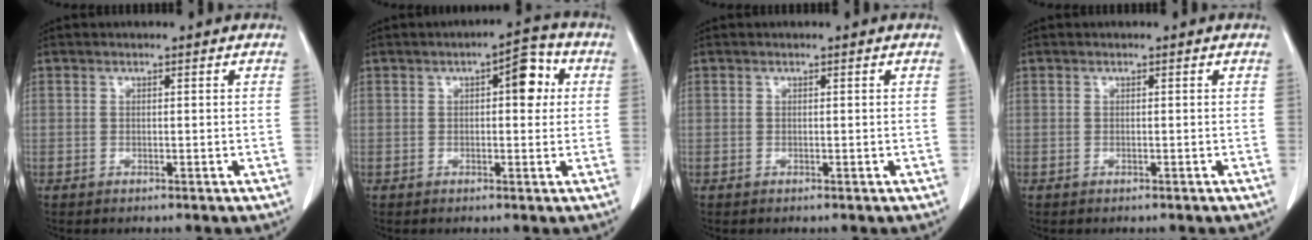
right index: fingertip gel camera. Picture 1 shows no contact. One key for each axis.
{"total": 5.5, "fx": 1.3, "fy": 2.2, "fz": 4.9, "tx": -0.062, "ty": 0.020, "tz": 0.013}
{"total": 0.0}
{"total": 0.0}